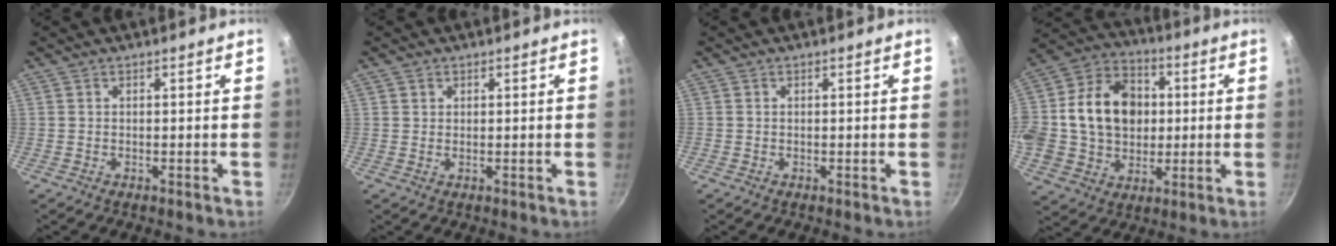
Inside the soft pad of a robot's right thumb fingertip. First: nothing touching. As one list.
[{"total": 1.1, "force": [0.5, 0.9, 0.3], "torque": [-0.004, -0.001, 0.006]}, {"total": 0.0}, {"total": 20.8, "force": [1.2, 16.3, 12.9], "torque": [-0.215, 0.030, 0.015]}]